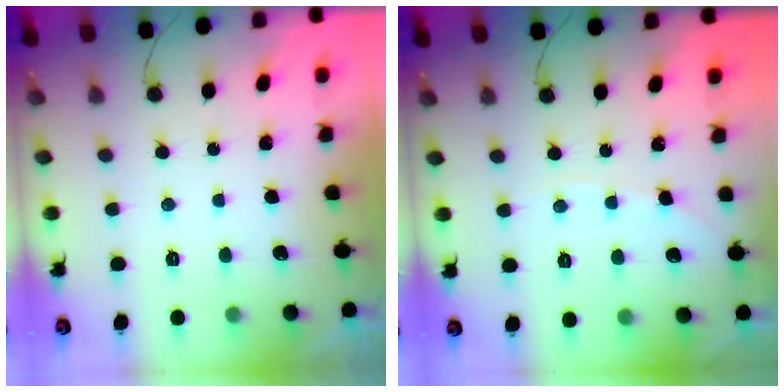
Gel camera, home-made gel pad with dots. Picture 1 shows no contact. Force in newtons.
{"total": 2.1, "press": 2.1, "slide": 0.3}